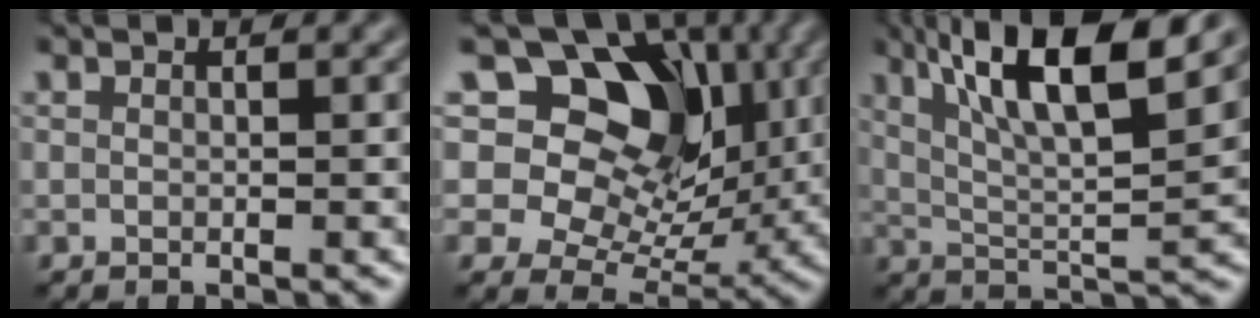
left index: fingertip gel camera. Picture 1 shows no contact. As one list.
[{"total": 13.0, "force": [5.5, 9.1, 7.5], "torque": [-0.119, 0.031, 0.079]}, {"total": 11.0, "force": [5.7, 2.7, 9.0], "torque": [-0.151, 0.008, 0.099]}]